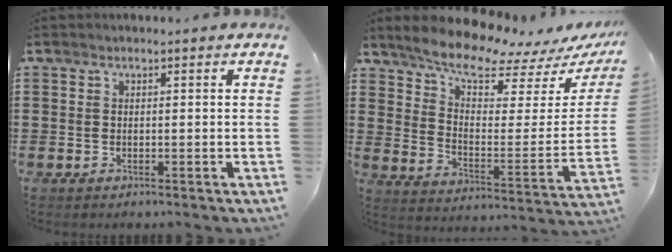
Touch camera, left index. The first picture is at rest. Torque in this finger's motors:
{"motor_torque": [1.22, -0.92, 0.49, 0.06]}